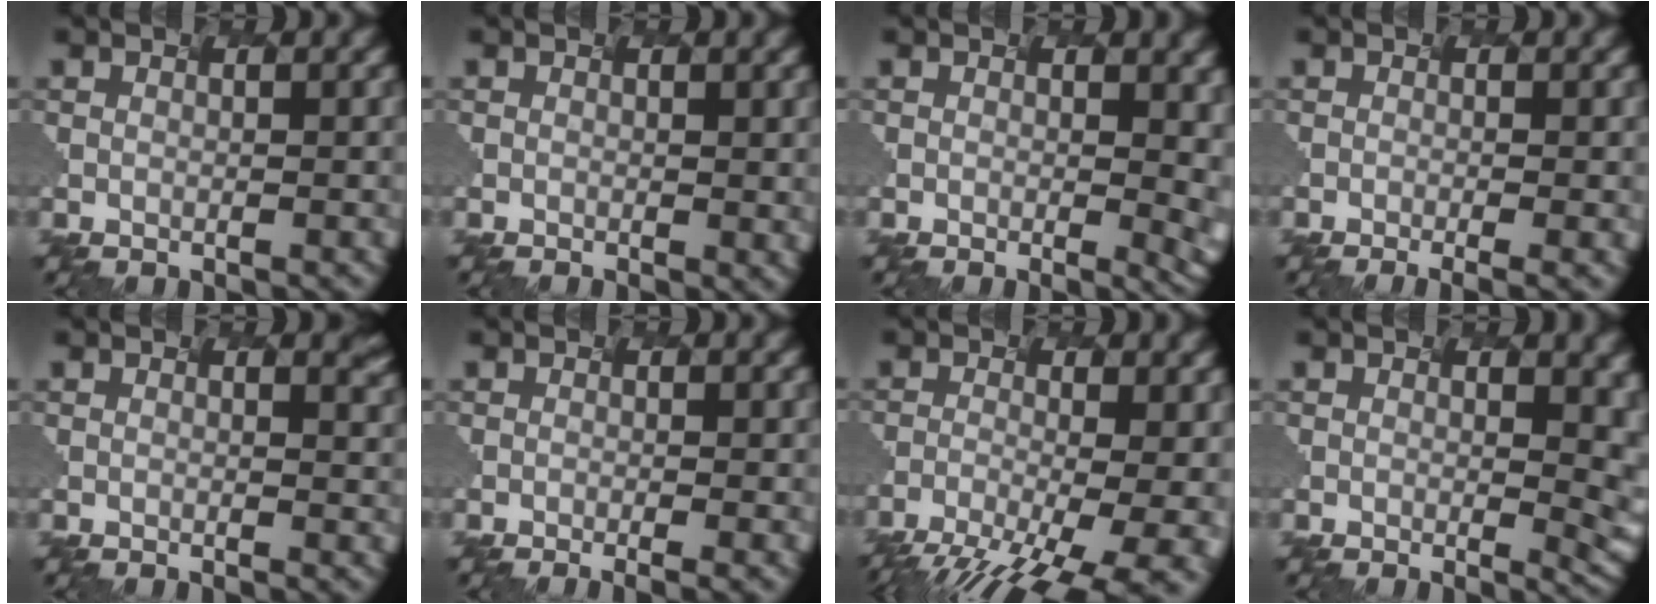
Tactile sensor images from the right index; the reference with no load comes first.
{"total": 0.9, "force": [-0.2, 0.2, 0.9], "torque": [-0.009, -0.001, 0.008]}
{"total": 5.2, "force": [0.5, 2.4, 4.7], "torque": [-0.018, -0.002, 0.016]}
{"total": 3.0, "force": [-1.0, 0.9, 2.6], "torque": [-0.015, 0.000, -0.009]}
{"total": 2.1, "force": [1.2, 1.0, 1.4], "torque": [0.002, 0.001, 0.003]}
{"total": 2.5, "force": [-0.8, 0.8, 2.2], "torque": [-0.010, 0.002, -0.010]}
{"total": 12.8, "force": [-7.5, 4.7, 9.2], "torque": [-0.121, -0.023, -0.075]}
{"total": 6.6, "force": [0.8, 3.2, 5.8], "torque": [-0.030, -0.004, 0.022]}